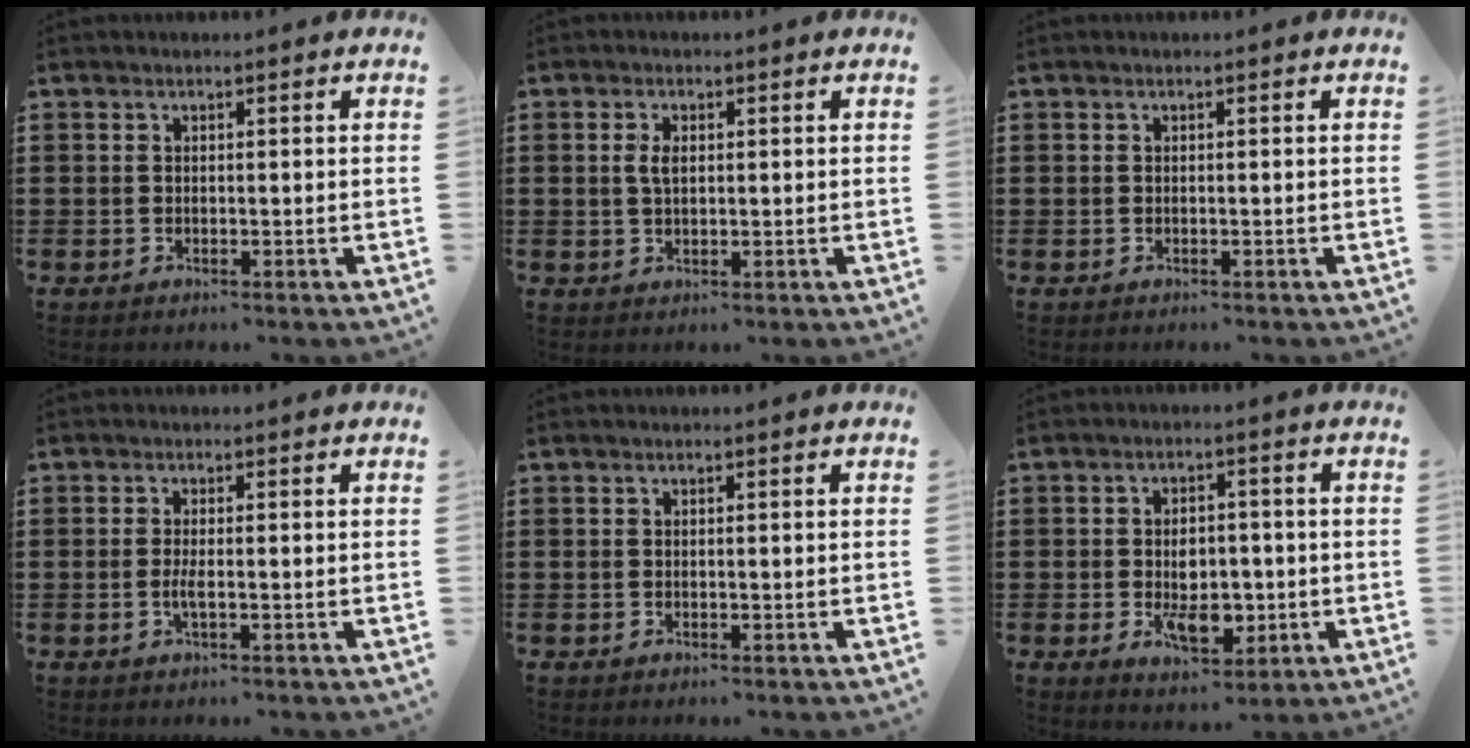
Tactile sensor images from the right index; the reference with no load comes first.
{"total": 2.6, "force": [0.4, 1.3, 2.3], "torque": [-0.049, 0.006, 0.006]}
{"total": 0.0}
{"total": 2.1, "force": [-0.6, 0.4, 2.0], "torque": [-0.043, -0.002, -0.014]}
{"total": 0.0}
{"total": 6.7, "force": [-1.3, 4.2, 5.1], "torque": [-0.074, 0.000, -0.027]}